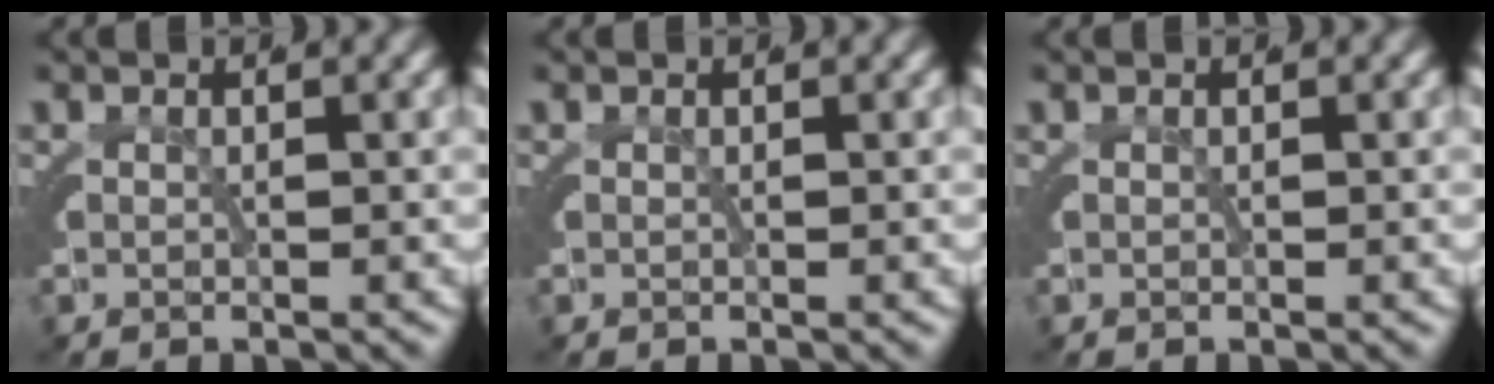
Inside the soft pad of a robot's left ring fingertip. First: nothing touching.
{"total": 0.0}
{"total": 0.0}